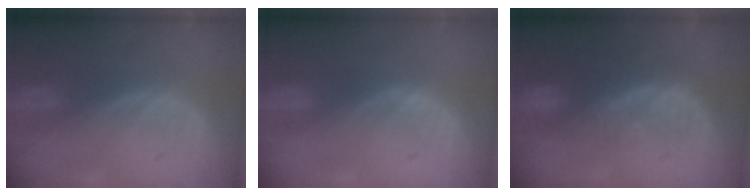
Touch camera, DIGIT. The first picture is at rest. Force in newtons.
{"total": 0.7, "press": 0.7, "slide": 0.3}
{"total": 8.1, "press": 7.0, "slide": 4.0}